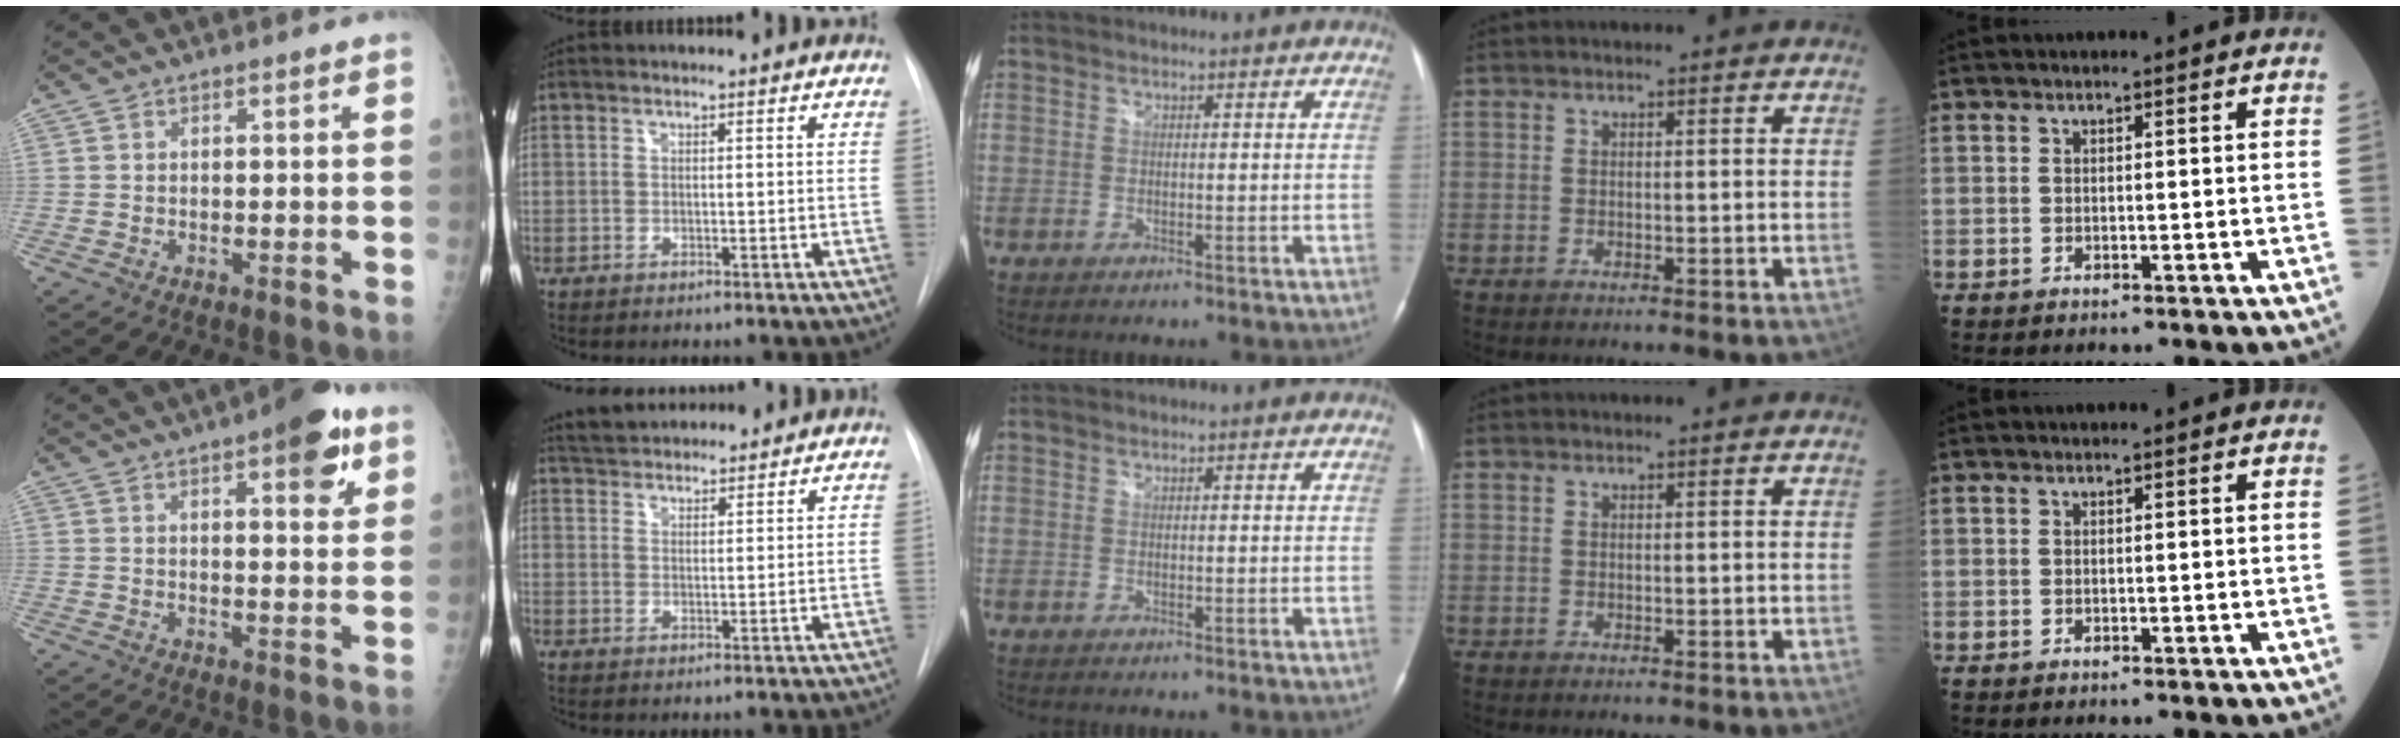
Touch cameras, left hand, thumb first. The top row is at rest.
{"thumb": {"total": 10.2, "force": [5.3, 3.4, 8.0], "torque": [-0.082, -0.018, 0.064]}, "index": {"total": 8.2, "force": [7.7, 1.9, 2.0], "torque": [-0.034, 0.024, 0.120]}}